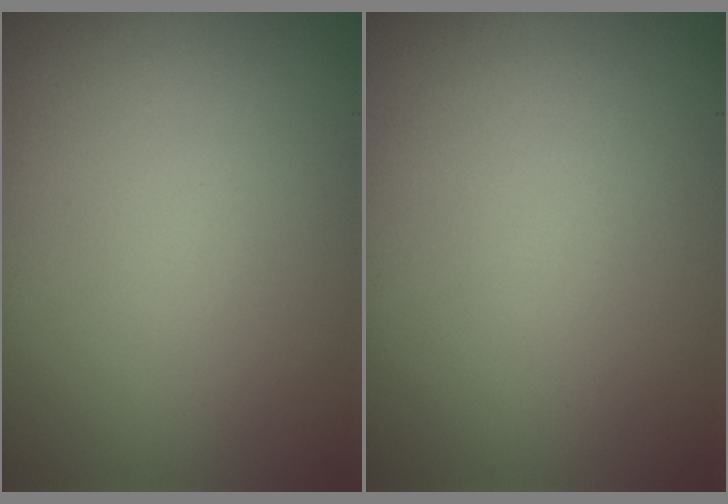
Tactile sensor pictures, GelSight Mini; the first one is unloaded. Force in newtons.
{"total": 0.0}